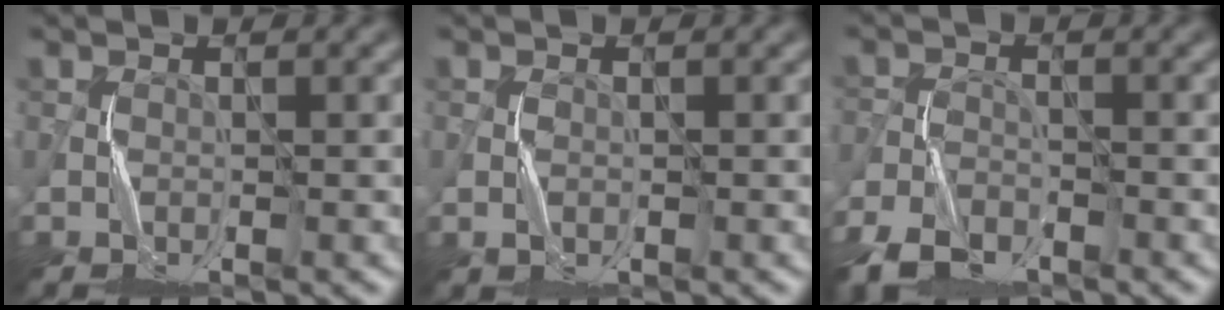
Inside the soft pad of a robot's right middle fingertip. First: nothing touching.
{"total": 1.0, "force": [-0.4, 0.7, 0.6], "torque": [-0.013, 0.001, -0.008]}
{"total": 5.2, "force": [-3.8, 2.5, 2.5], "torque": [-0.055, -0.008, -0.083]}